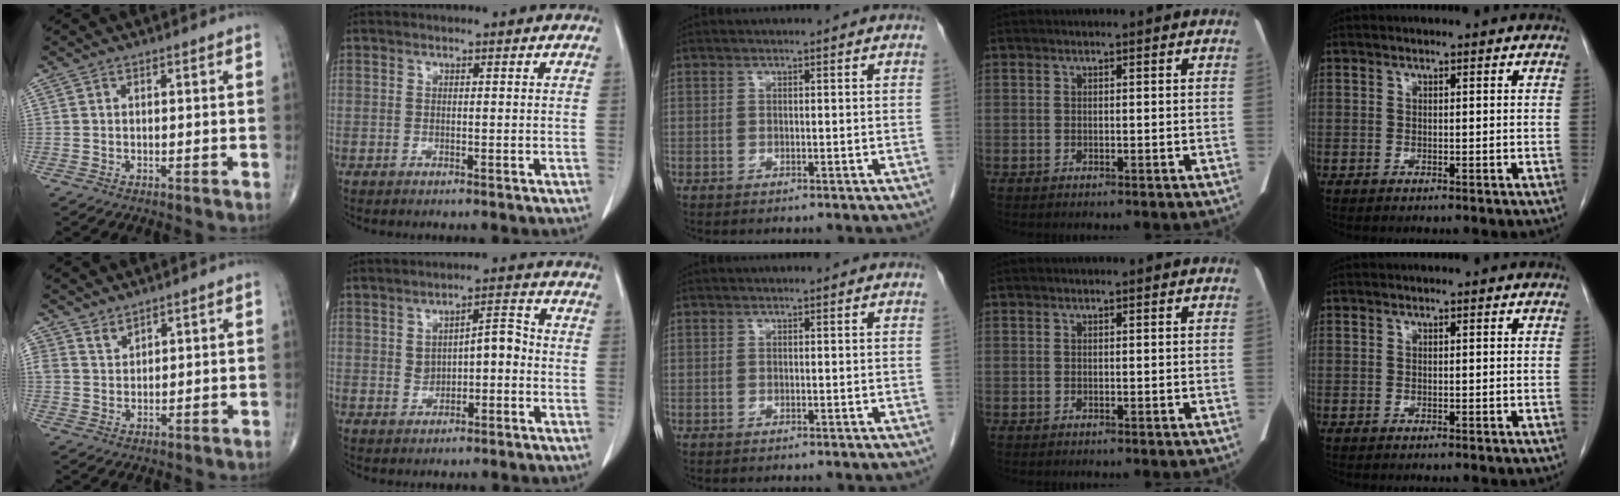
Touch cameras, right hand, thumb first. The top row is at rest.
{"thumb": {"total": 2.4, "force": [2.2, 1.0, 0.4], "torque": [0.008, -0.019, 0.040]}, "index": {"total": 4.7, "force": [-0.2, 2.3, 4.1], "torque": [-0.061, 0.025, 0.004]}}